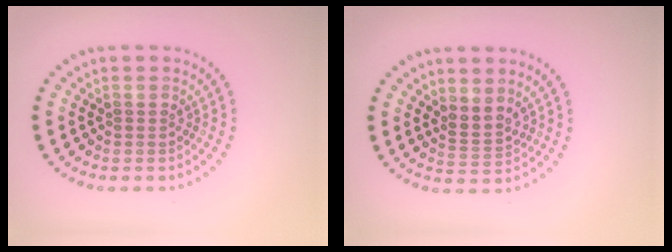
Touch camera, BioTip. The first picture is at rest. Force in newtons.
{"total": 2.0, "press": 1.4, "slide": 1.4}